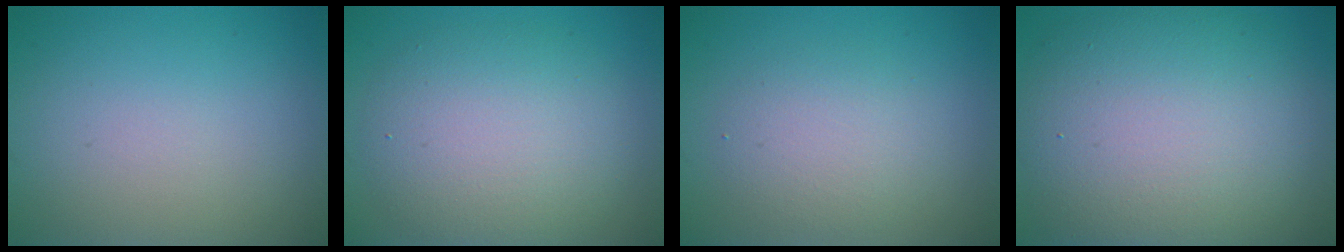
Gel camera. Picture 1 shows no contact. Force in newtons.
{"total": 6.6, "press": 6.6, "slide": 0.4}
{"total": 2.9, "press": 2.9, "slide": 0.2}
{"total": 12.6, "press": 12.6, "slide": 0.9}